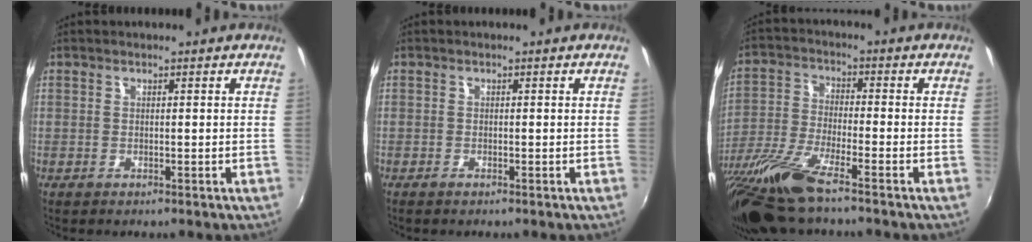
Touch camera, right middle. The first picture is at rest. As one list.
[{"total": 0.7, "force": [-0.7, 0.1, 0.3], "torque": [-0.006, -0.003, -0.014]}, {"total": 14.5, "force": [-11.1, 1.4, 9.2], "torque": [-0.202, -0.039, -0.215]}]